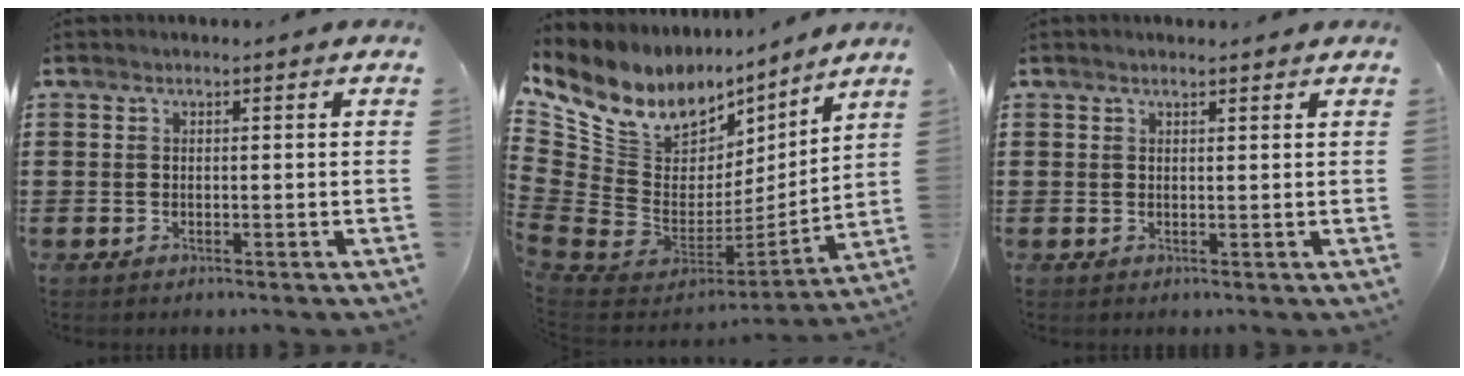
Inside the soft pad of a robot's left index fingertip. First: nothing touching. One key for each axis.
{"total": 11.1, "fx": 6.9, "fy": 7.4, "fz": 4.4, "tx": -0.125, "ty": -0.068, "tz": 0.123}
{"total": 1.1, "fx": 1.0, "fy": 0.1, "fz": 0.4, "tx": -0.007, "ty": 0.001, "tz": 0.018}